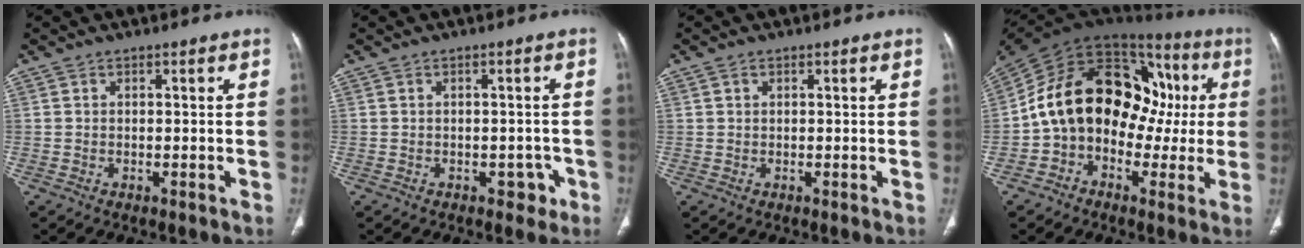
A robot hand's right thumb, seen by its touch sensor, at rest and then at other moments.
{"total": 2.8, "force": [-1.3, 2.1, 1.4], "torque": [0.005, 0.011, -0.013]}
{"total": 0.6, "force": [0.3, 0.5, 0.2], "torque": [0.000, 0.000, 0.006]}
{"total": 21.8, "force": [0.0, 15.4, 15.5], "torque": [-0.210, 0.067, -0.007]}